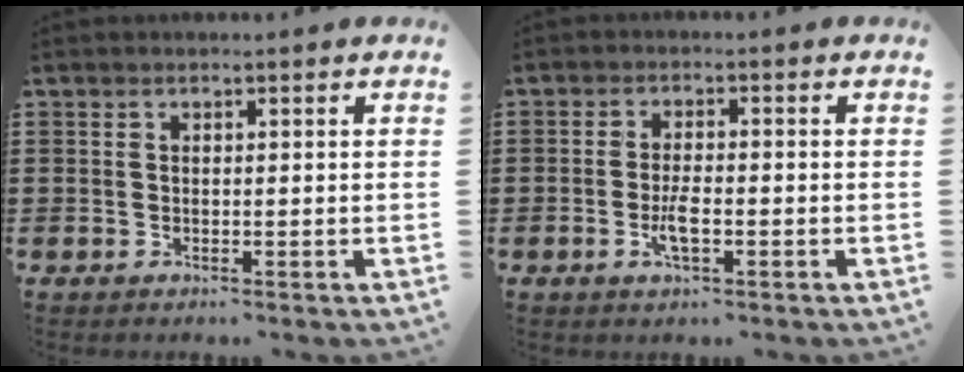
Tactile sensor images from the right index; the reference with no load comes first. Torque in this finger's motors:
{"motor_torque": [1.28, -0.08, 0.30, 0.11]}